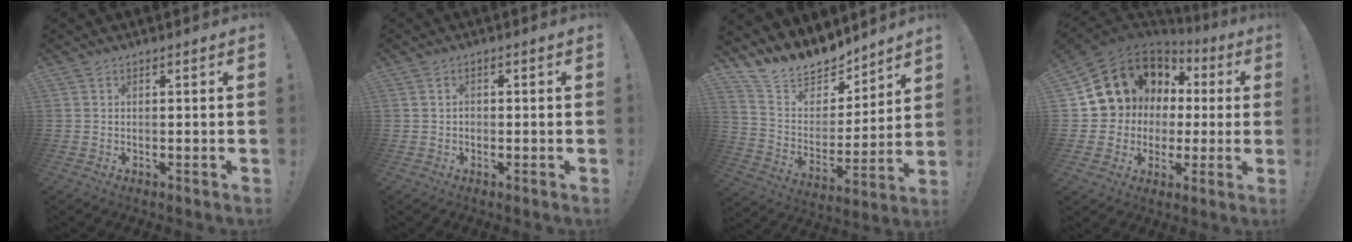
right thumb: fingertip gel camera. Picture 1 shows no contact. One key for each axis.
{"total": 1.5, "fx": -0.4, "fy": 1.3, "fz": 0.7, "tx": -0.020, "ty": 0.010, "tz": -0.006}
{"total": 13.8, "fx": 12.3, "fy": 5.5, "fz": 2.7, "tx": -0.069, "ty": -0.102, "tz": 0.227}
{"total": 11.4, "fx": 3.5, "fy": 10.4, "fz": 3.0, "tx": -0.041, "ty": -0.032, "tz": 0.093}